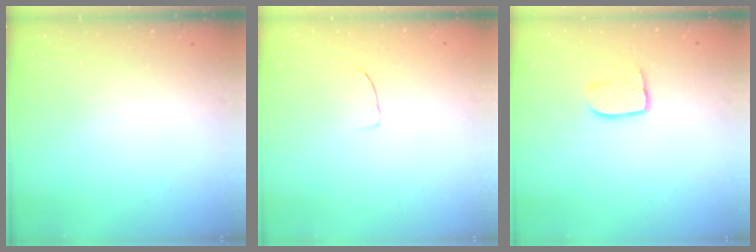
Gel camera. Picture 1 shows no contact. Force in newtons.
{"total": 4.2, "press": 4.2, "slide": 0.3}
{"total": 8.1, "press": 8.0, "slide": 0.6}